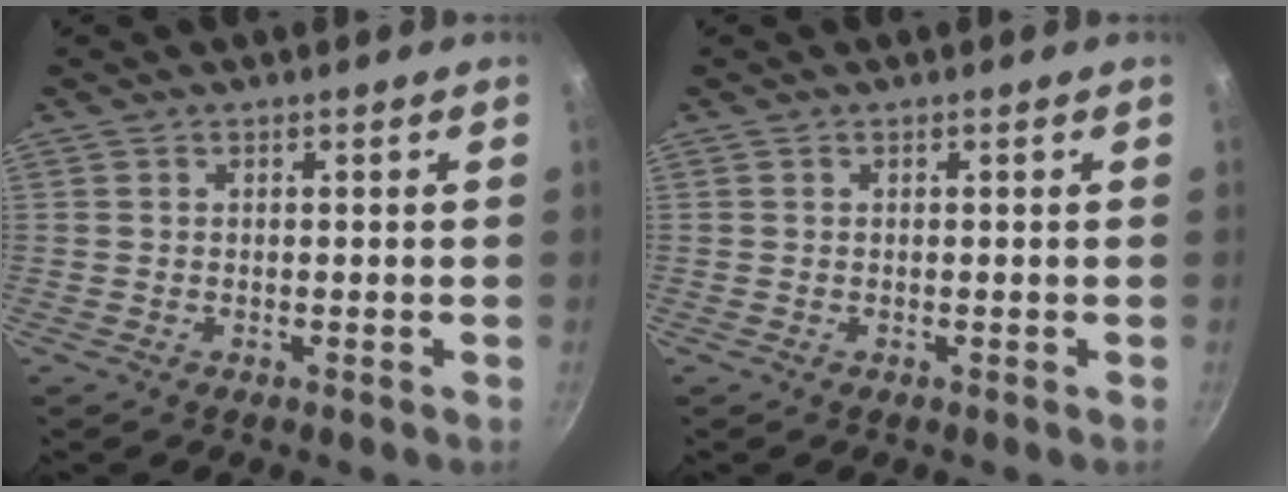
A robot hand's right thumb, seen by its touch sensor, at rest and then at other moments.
{"total": 0.0}